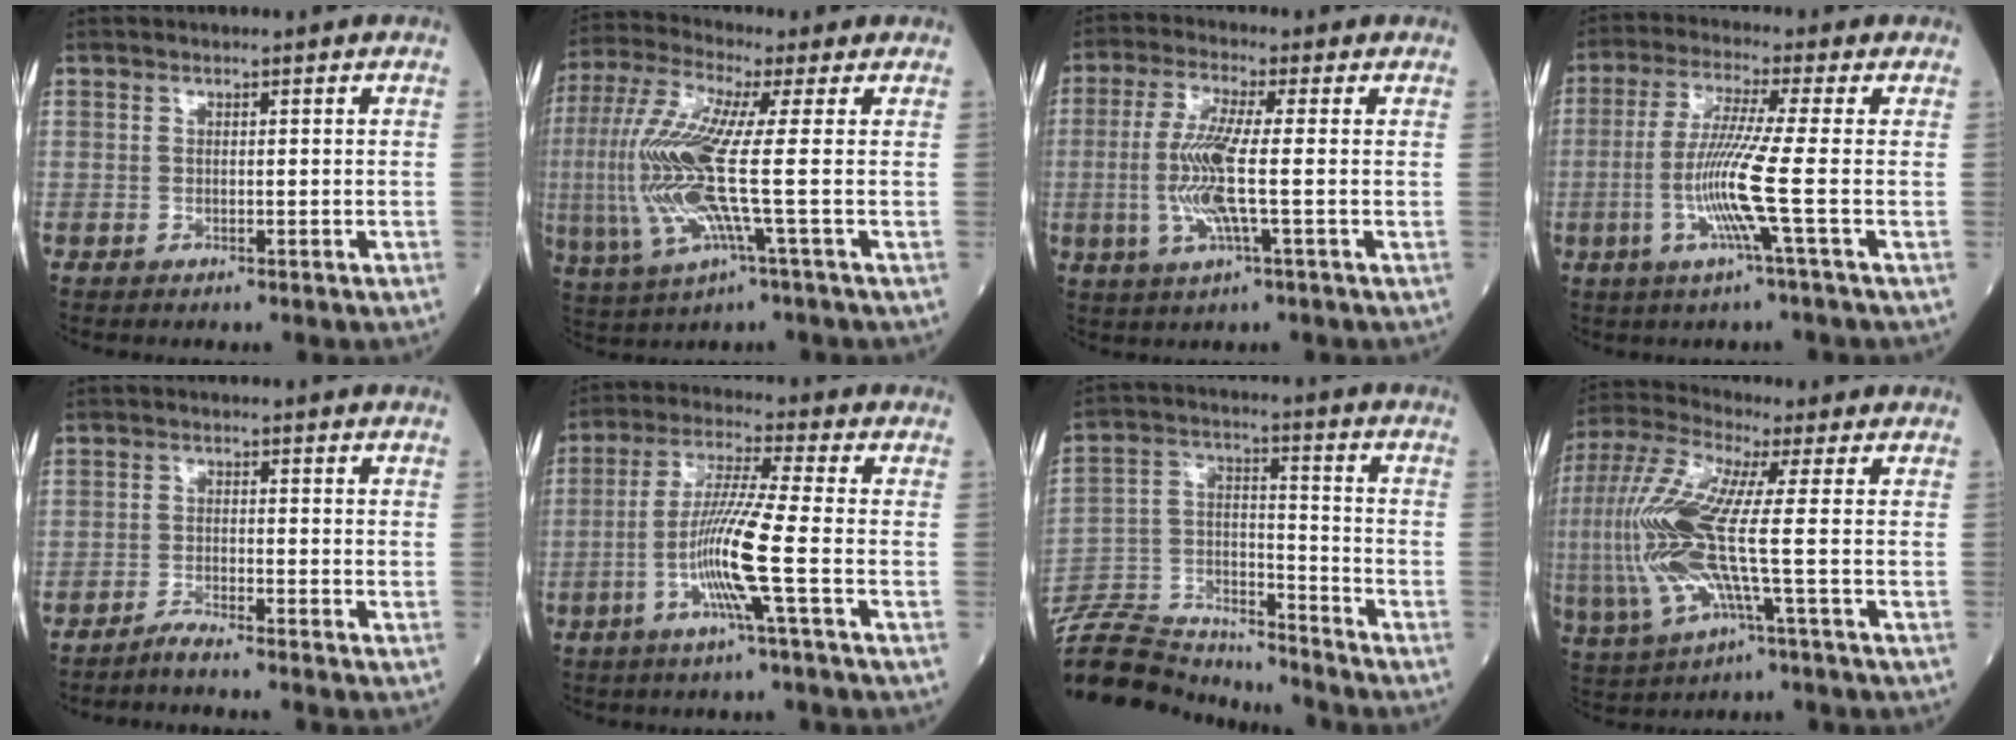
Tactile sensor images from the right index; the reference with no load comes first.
{"total": 15.2, "force": [-0.8, 0.9, 15.1], "torque": [-0.347, 0.001, -0.022]}
{"total": 8.6, "force": [-1.0, 0.6, 8.6], "torque": [-0.188, -0.003, -0.025]}
{"total": 9.1, "force": [-2.1, -1.6, 8.7], "torque": [-0.181, -0.014, -0.046]}
{"total": 2.6, "force": [-2.4, -0.9, 0.5], "torque": [-0.014, -0.006, -0.050]}
{"total": 10.1, "force": [-2.9, -1.2, 9.6], "torque": [-0.189, -0.009, -0.061]}
{"total": 17.6, "force": [-17.0, 3.2, 3.0], "torque": [-0.075, 0.027, -0.289]}
{"total": 15.5, "force": [-0.8, 1.8, 15.4], "torque": [-0.357, 0.006, -0.021]}